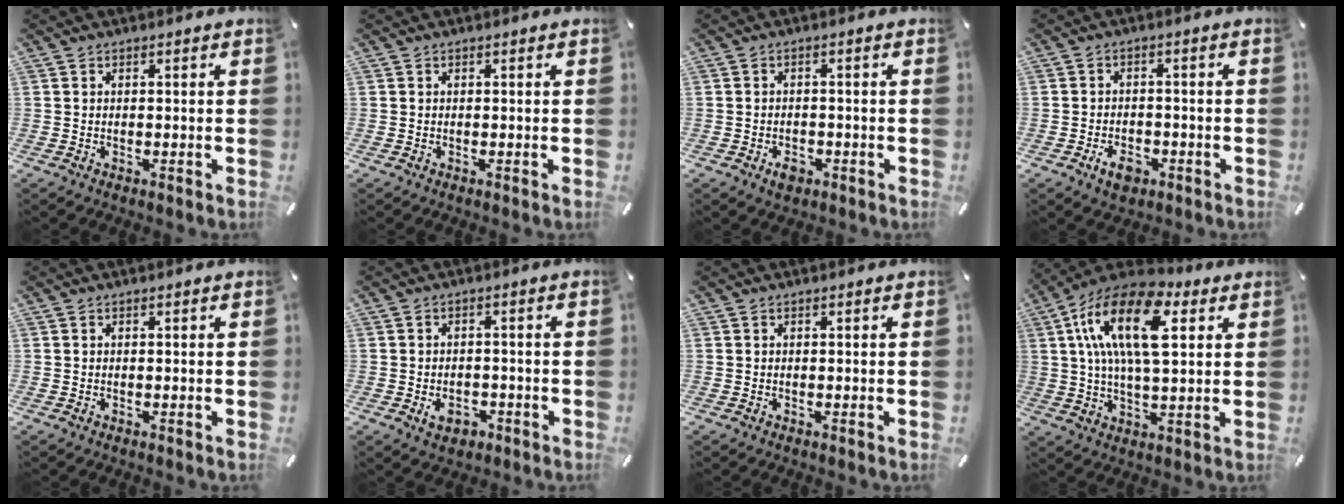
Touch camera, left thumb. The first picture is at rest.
{"total": 0.0}
{"total": 3.1, "force": [-1.7, 2.1, 1.6], "torque": [-0.026, 0.009, -0.030]}
{"total": 4.6, "force": [-2.5, 2.9, 2.6], "torque": [-0.052, 0.010, -0.045]}
{"total": 0.0}
{"total": 4.6, "force": [-1.9, 3.3, 2.6], "torque": [-0.039, 0.006, -0.035]}
{"total": 0.0}
{"total": 19.3, "force": [6.8, 9.4, 15.5], "torque": [-0.311, -0.011, 0.108]}